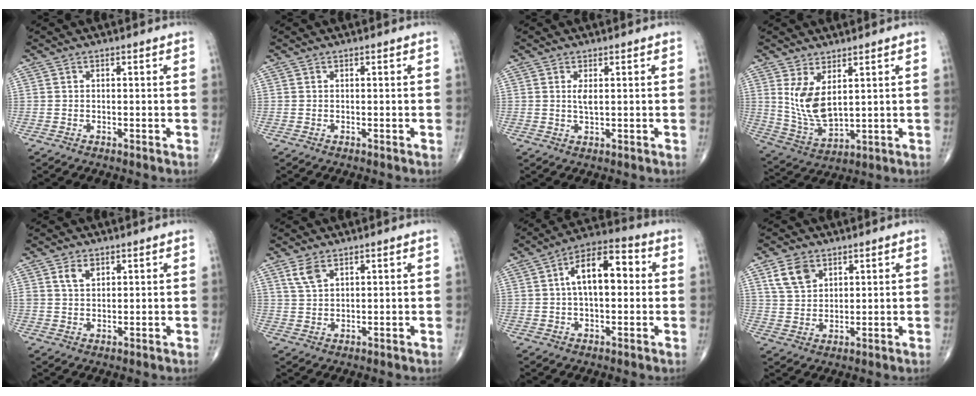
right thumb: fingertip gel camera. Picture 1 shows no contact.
{"total": 0.0}
{"total": 1.9, "force": [0.5, 0.6, 1.8], "torque": [-0.036, -0.005, 0.012]}
{"total": 9.0, "force": [2.9, 4.3, 7.4], "torque": [-0.140, -0.028, 0.074]}
{"total": 3.2, "force": [1.6, 2.0, 1.9], "torque": [-0.026, -0.007, 0.034]}
{"total": 3.6, "force": [2.2, 1.8, 2.2], "torque": [-0.046, -0.003, 0.052]}
{"total": 12.2, "force": [1.6, 6.2, 10.3], "torque": [-0.158, 0.031, 0.016]}
{"total": 6.6, "force": [3.4, 4.4, 3.4], "torque": [-0.052, -0.013, 0.070]}